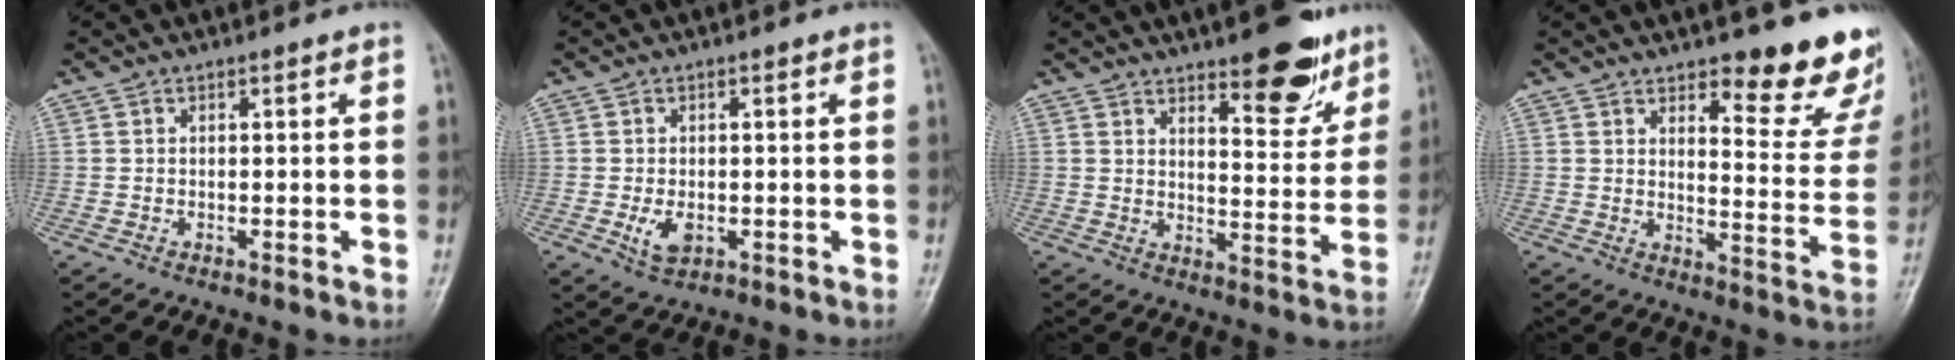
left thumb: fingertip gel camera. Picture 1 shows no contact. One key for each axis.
{"total": 3.8, "fx": -0.7, "fy": 2.4, "fz": 2.8, "tx": -0.048, "ty": -0.006, "tz": -0.007}
{"total": 11.6, "fx": 7.8, "fy": 4.2, "fz": 7.5, "tx": -0.065, "ty": -0.051, "tz": 0.113}
{"total": 15.2, "fx": 10.5, "fy": 5.1, "fz": 9.7, "tx": -0.067, "ty": -0.083, "tz": 0.129}